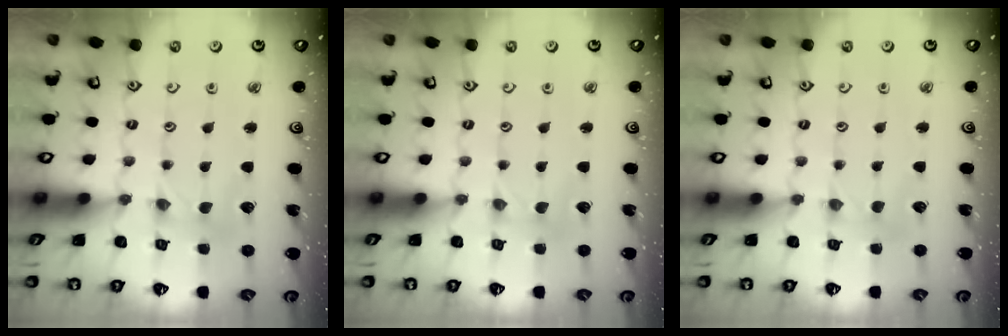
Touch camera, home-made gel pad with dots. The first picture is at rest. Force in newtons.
{"total": 0.0}
{"total": 2.0, "press": 1.9, "slide": 0.4}